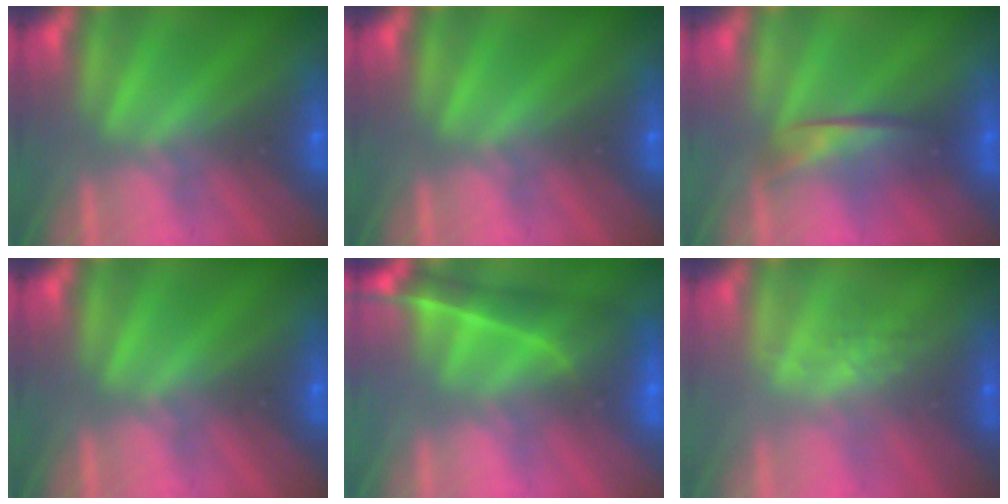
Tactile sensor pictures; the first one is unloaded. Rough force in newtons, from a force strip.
{"total": 0.0}
{"total": 2.0}
{"total": 0.0}
{"total": 4.4}
{"total": 2.7}